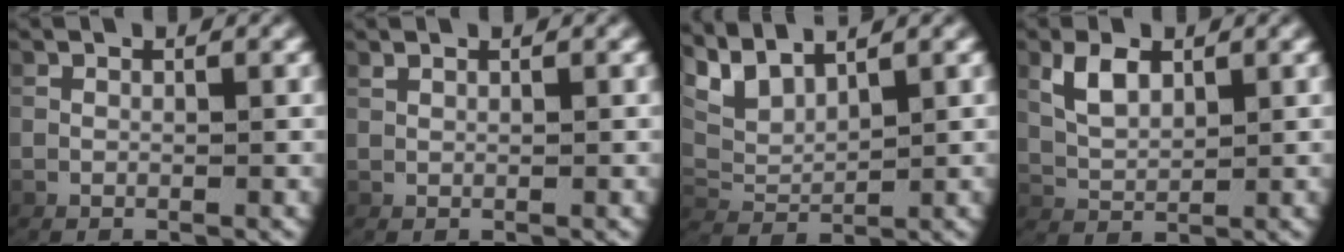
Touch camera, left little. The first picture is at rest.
{"total": 1.0, "force": [0.7, -0.7, 0.0], "torque": [-0.001, 0.001, 0.020]}
{"total": 4.4, "force": [2.7, 2.3, 2.6], "torque": [-0.076, -0.004, 0.059]}
{"total": 2.7, "force": [1.4, 1.0, 2.0], "torque": [-0.048, -0.006, 0.037]}